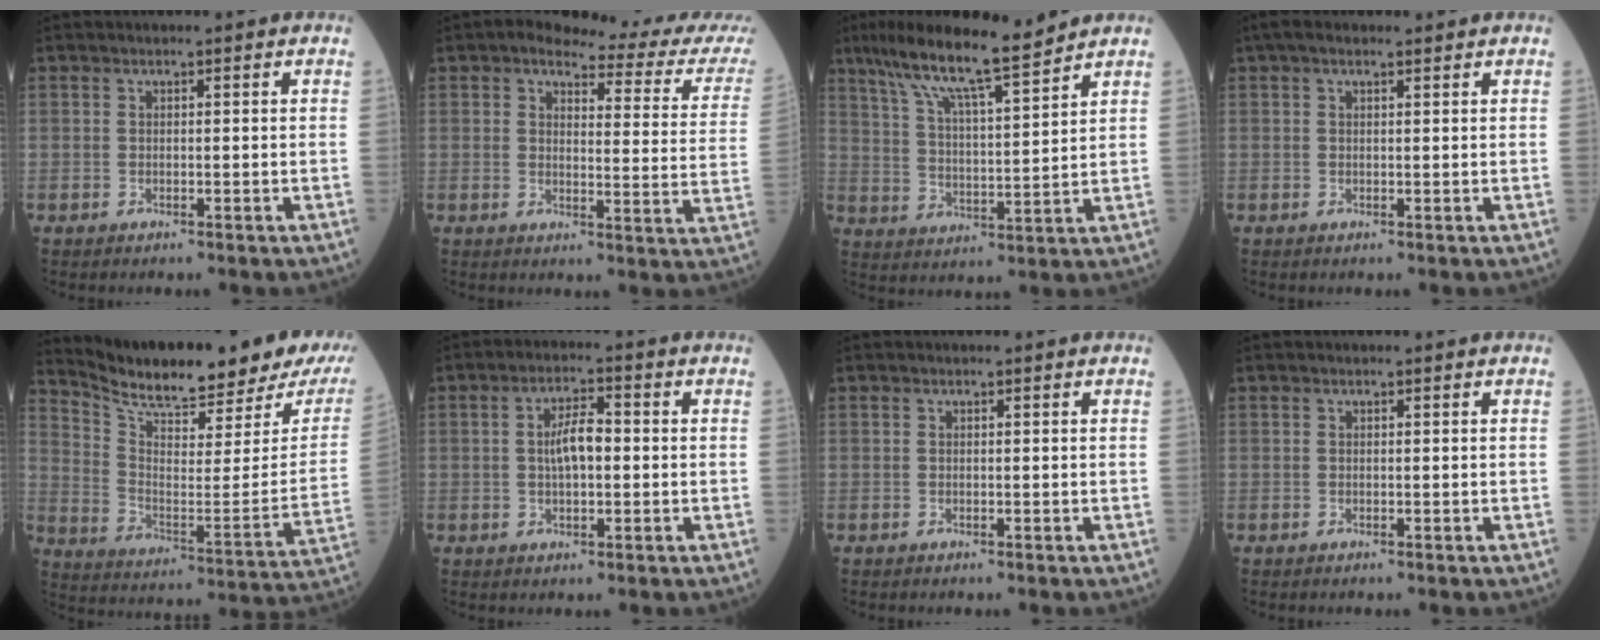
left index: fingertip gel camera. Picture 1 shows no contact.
{"total": 14.4, "force": [12.7, 1.6, 6.4], "torque": [-0.071, -0.040, 0.126]}
{"total": 12.3, "force": [10.1, 0.4, 7.0], "torque": [-0.127, 0.013, 0.177]}
{"total": 3.2, "force": [2.1, 1.0, 2.1], "torque": [-0.045, 0.031, 0.037]}
{"total": 22.5, "force": [19.5, 2.8, 10.8], "torque": [-0.183, -0.058, 0.280]}
{"total": 5.1, "force": [0.1, 1.9, 4.8], "torque": [-0.096, 0.010, -0.002]}
{"total": 0.0}
{"total": 0.0}